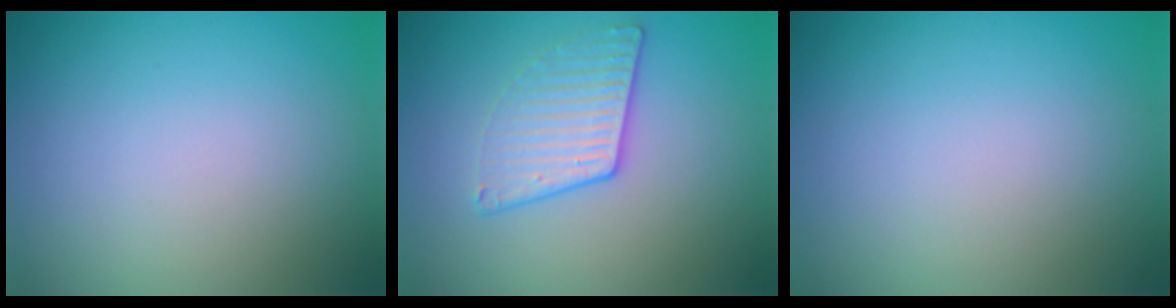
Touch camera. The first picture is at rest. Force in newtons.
{"total": 2.8, "press": 2.3, "slide": 1.6}
{"total": 0.0}